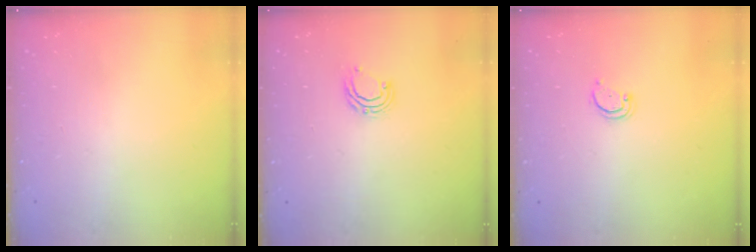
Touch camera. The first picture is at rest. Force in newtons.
{"total": 5.6, "press": 5.6, "slide": 1.0}
{"total": 1.9, "press": 1.9, "slide": 0.2}